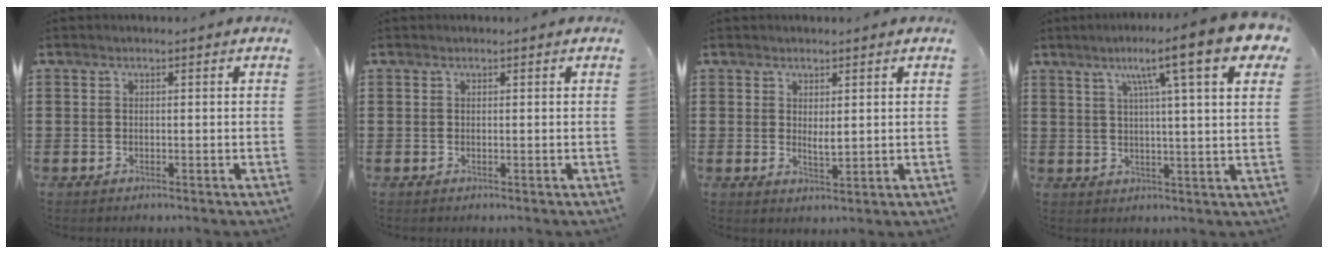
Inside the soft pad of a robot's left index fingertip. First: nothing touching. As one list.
[{"total": 0.0}, {"total": 2.4, "force": [1.1, 0.8, 2.0], "torque": [-0.032, -0.003, 0.018]}, {"total": 12.5, "force": [6.9, 0.8, 10.3], "torque": [-0.185, -0.017, 0.100]}]